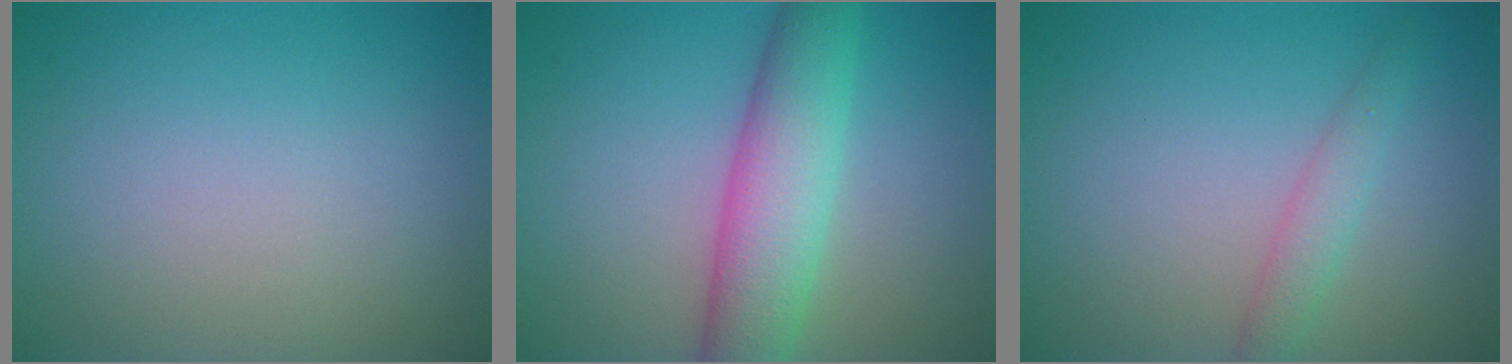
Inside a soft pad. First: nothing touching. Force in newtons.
{"total": 6.5, "press": 6.5, "slide": 0.1}
{"total": 1.9, "press": 1.9, "slide": 0.0}